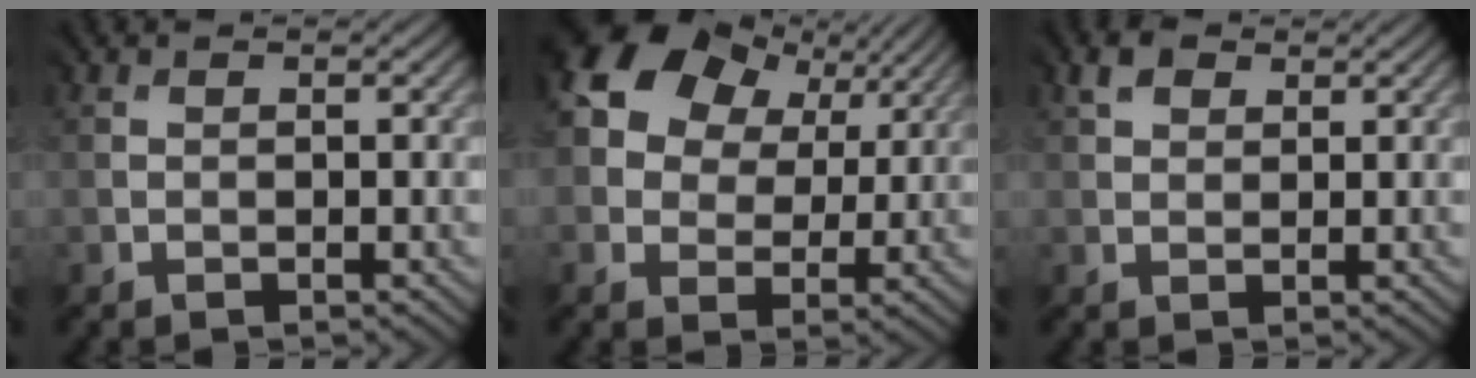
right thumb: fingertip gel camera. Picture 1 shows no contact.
{"total": 11.9, "force": [5.6, 8.4, 6.3], "torque": [-0.157, 0.028, 0.100]}
{"total": 2.2, "force": [1.8, 1.2, 0.1], "torque": [-0.010, 0.003, 0.033]}